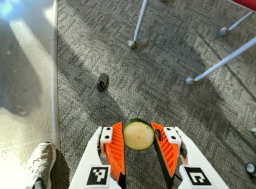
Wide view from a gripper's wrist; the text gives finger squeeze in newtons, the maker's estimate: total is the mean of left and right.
{"total": 8.3, "left": 7.8, "right": 8.9}